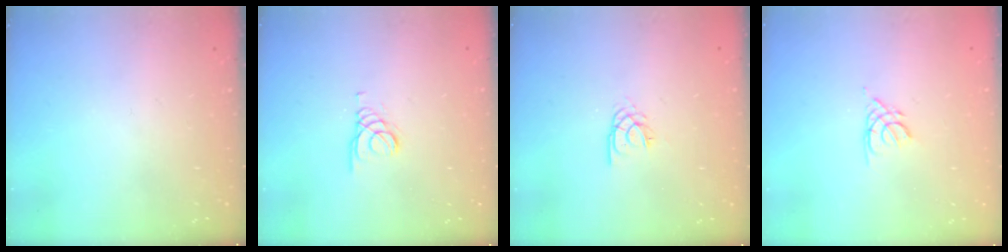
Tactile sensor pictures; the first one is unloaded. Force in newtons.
{"total": 1.6, "press": 1.6, "slide": 0.0}
{"total": 2.2, "press": 2.2, "slide": 0.4}
{"total": 2.1, "press": 2.0, "slide": 0.4}